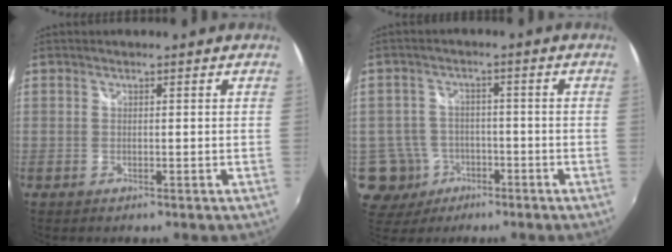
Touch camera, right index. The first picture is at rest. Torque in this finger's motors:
{"motor_torque": [-0.46, 0.10, -1.05, -0.21]}